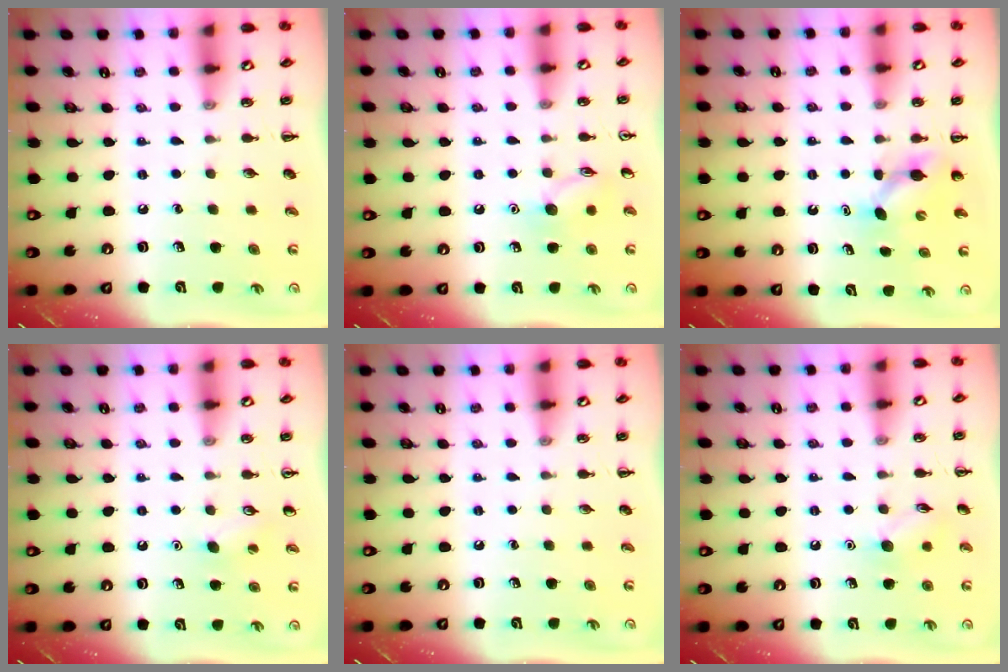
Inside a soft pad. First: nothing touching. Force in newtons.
{"total": 8.3, "press": 8.3, "slide": 0.6}
{"total": 4.3, "press": 4.1, "slide": 1.2}
{"total": 6.6, "press": 6.3, "slide": 1.8}
{"total": 0.0}
{"total": 7.1, "press": 7.0, "slide": 0.9}